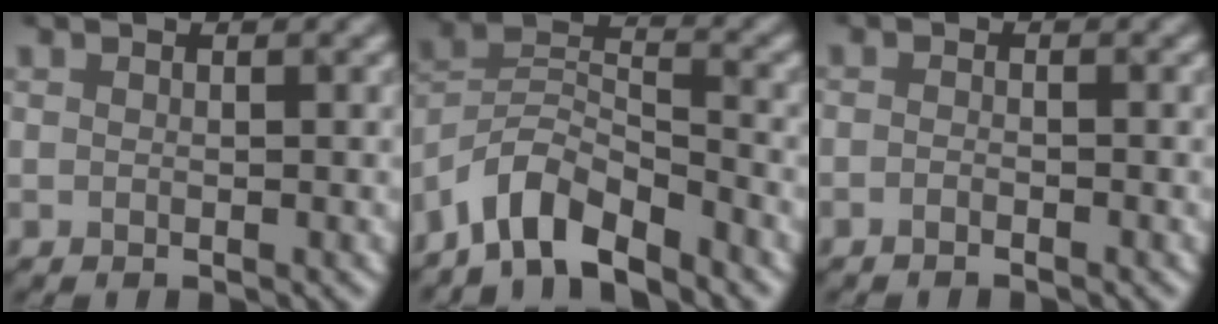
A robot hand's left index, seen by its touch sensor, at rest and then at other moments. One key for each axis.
{"total": 5.9, "fx": -5.5, "fy": 1.2, "fz": 2.0, "tx": -0.037, "ty": 0.002, "tz": -0.095}
{"total": 1.4, "fx": -1.3, "fy": -0.3, "fz": -0.2, "tx": -0.006, "ty": -0.008, "tz": -0.014}